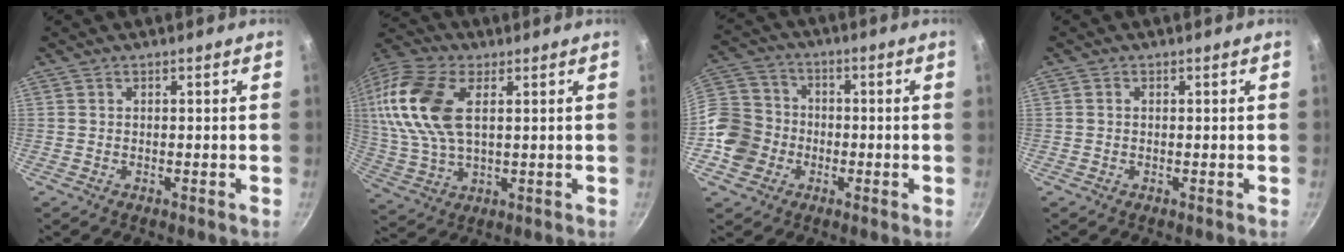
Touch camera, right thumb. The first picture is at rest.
{"total": 18.3, "force": [4.8, 10.5, 14.2], "torque": [-0.303, 0.008, 0.090]}
{"total": 12.3, "force": [-3.4, 10.7, 4.9], "torque": [-0.072, 0.038, -0.079]}
{"total": 0.6, "force": [0.1, 0.5, 0.4], "torque": [-0.006, 0.003, 0.000]}